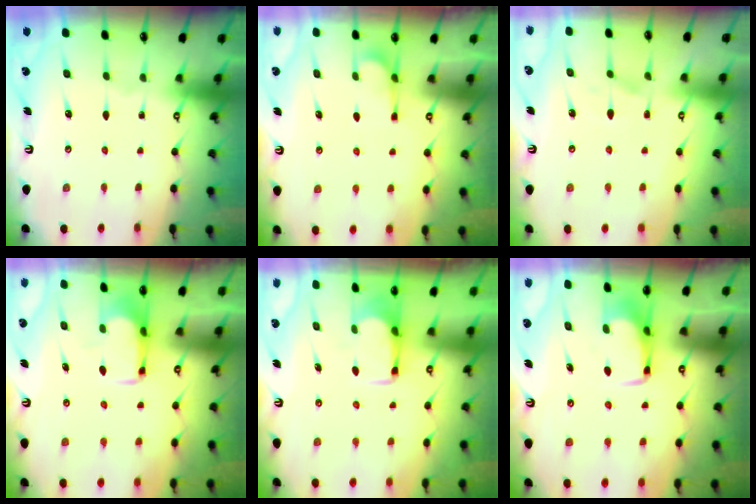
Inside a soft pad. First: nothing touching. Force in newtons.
{"total": 2.5, "press": 2.2, "slide": 1.2}
{"total": 1.9, "press": 1.4, "slide": 1.2}
{"total": 1.9, "press": 1.9, "slide": 0.3}
{"total": 2.8, "press": 2.8, "slide": 0.5}
{"total": 2.9, "press": 2.9, "slide": 0.4}